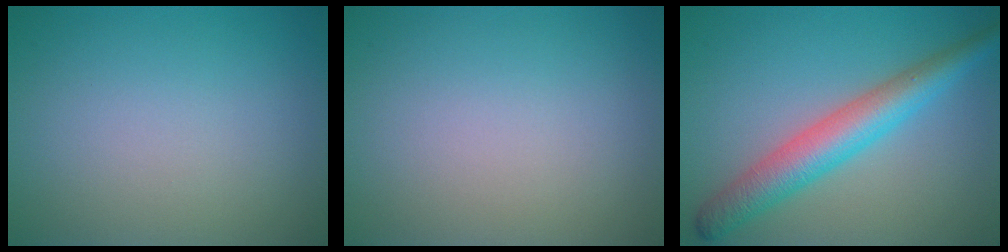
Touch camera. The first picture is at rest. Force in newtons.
{"total": 0.0}
{"total": 5.4, "press": 5.4, "slide": 0.1}